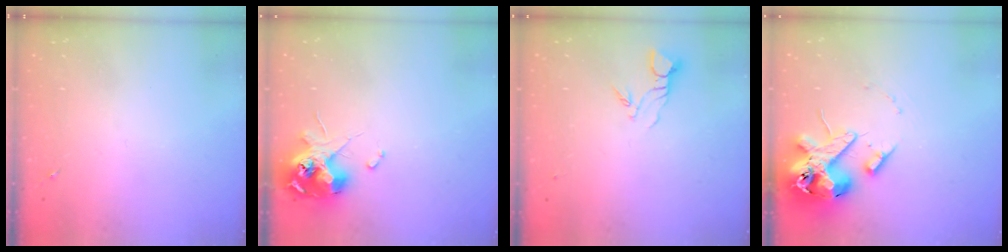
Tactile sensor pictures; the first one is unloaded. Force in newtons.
{"total": 12.0, "press": 11.8, "slide": 1.6}
{"total": 4.3, "press": 4.3, "slide": 0.3}
{"total": 15.6, "press": 15.4, "slide": 2.4}